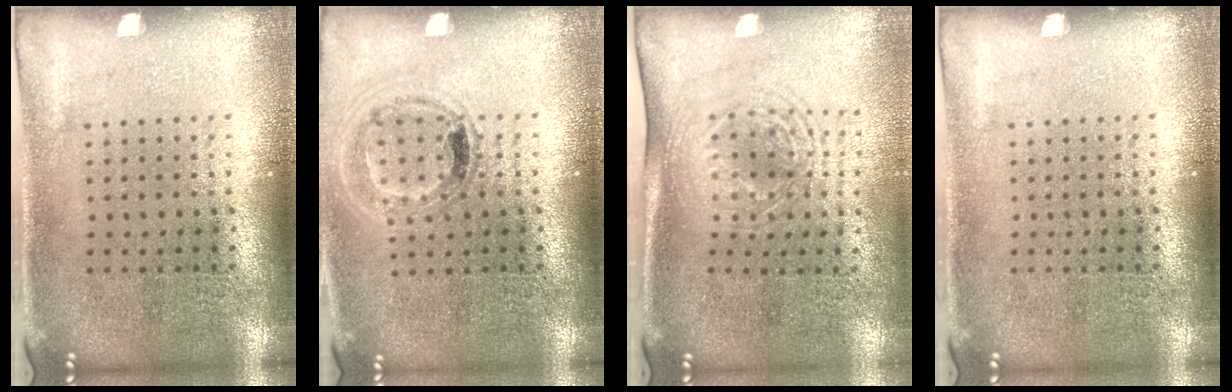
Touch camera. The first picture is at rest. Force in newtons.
{"total": 1.0, "press": 1.0, "slide": 0.1}
{"total": 1.7, "press": 1.3, "slide": 1.0}
{"total": 0.0}